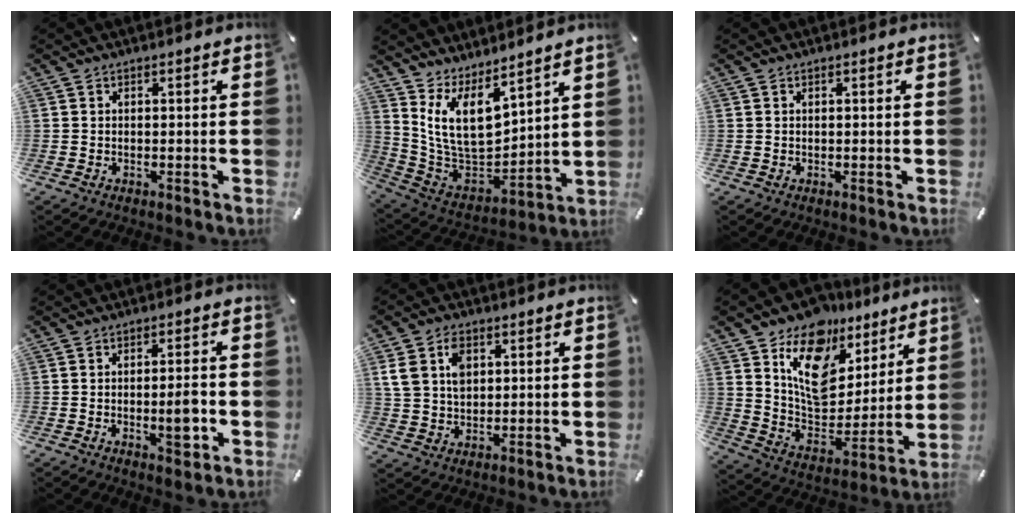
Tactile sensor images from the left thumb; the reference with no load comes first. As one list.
[{"total": 14.5, "force": [7.8, 8.2, 9.1], "torque": [-0.198, -0.061, 0.151]}, {"total": 0.0}, {"total": 6.4, "force": [-1.4, 2.2, 5.9], "torque": [-0.086, 0.005, -0.020]}, {"total": 8.1, "force": [2.8, 6.1, 4.6], "torque": [-0.103, 0.003, 0.047]}, {"total": 14.7, "force": [8.7, 10.1, 6.0], "torque": [-0.092, -0.070, 0.158]}]